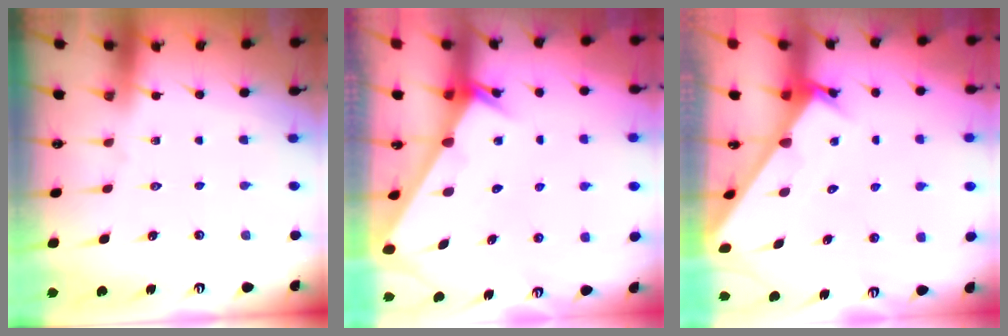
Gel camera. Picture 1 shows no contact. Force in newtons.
{"total": 2.3, "press": 2.3, "slide": 0.1}
{"total": 2.9, "press": 2.9, "slide": 0.1}